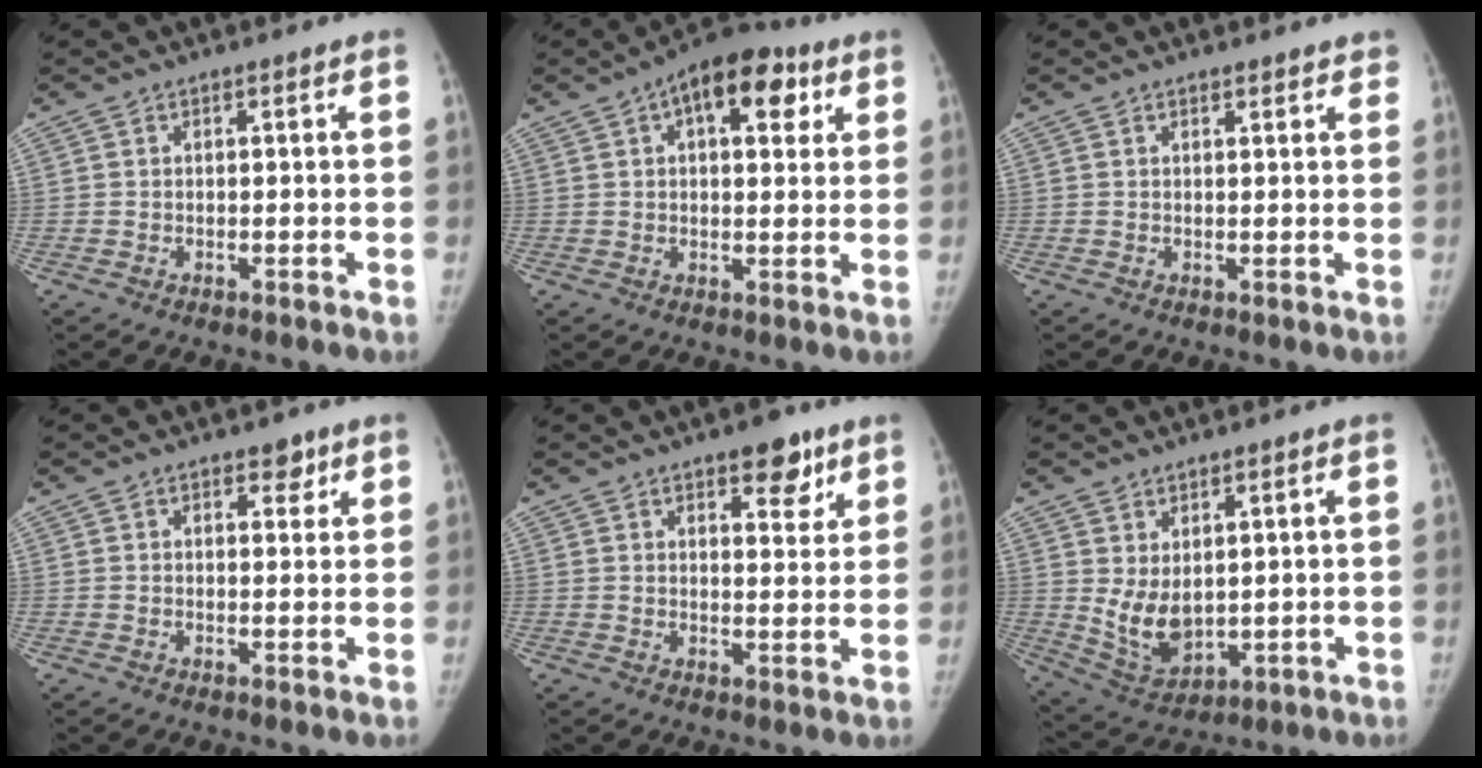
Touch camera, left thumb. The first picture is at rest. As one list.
[{"total": 12.6, "force": [5.2, 6.4, 9.5], "torque": [-0.099, 0.008, 0.068]}, {"total": 2.0, "force": [1.6, 0.8, 0.7], "torque": [0.006, -0.004, 0.017]}, {"total": 2.7, "force": [1.7, 1.5, 1.4], "torque": [-0.001, -0.009, 0.024]}, {"total": 7.2, "force": [4.5, 3.1, 4.7], "torque": [-0.035, -0.023, 0.059]}, {"total": 8.1, "force": [1.6, 4.9, 6.2], "torque": [-0.096, -0.024, 0.053]}]